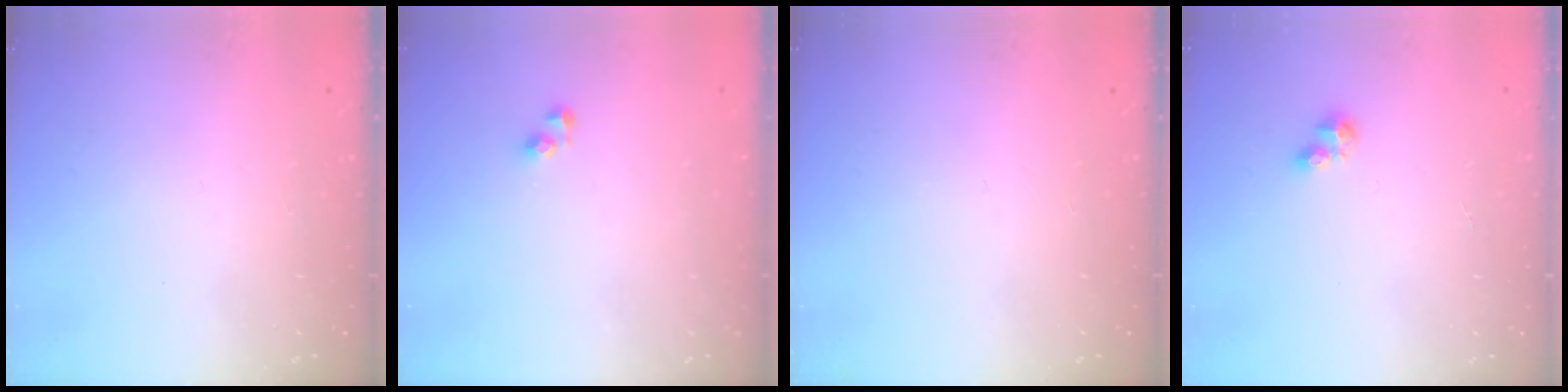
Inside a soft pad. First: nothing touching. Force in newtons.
{"total": 3.7, "press": 3.7, "slide": 0.1}
{"total": 0.0}
{"total": 4.0, "press": 3.9, "slide": 0.5}